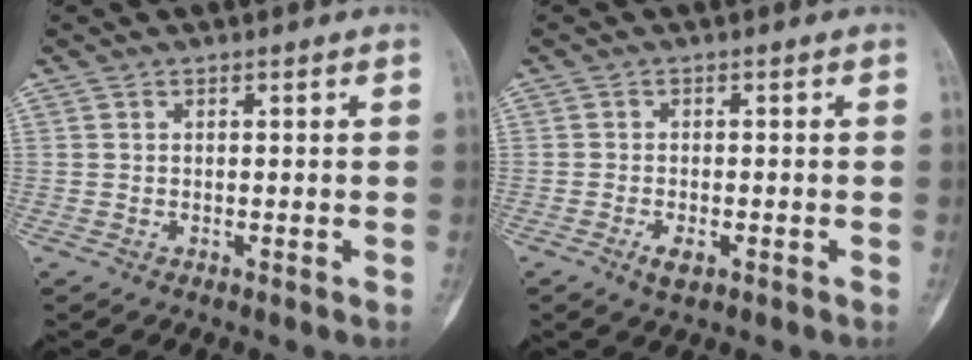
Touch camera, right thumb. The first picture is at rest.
{"total": 2.6, "force": [-1.2, 1.1, 2.0], "torque": [-0.037, 0.001, -0.021]}